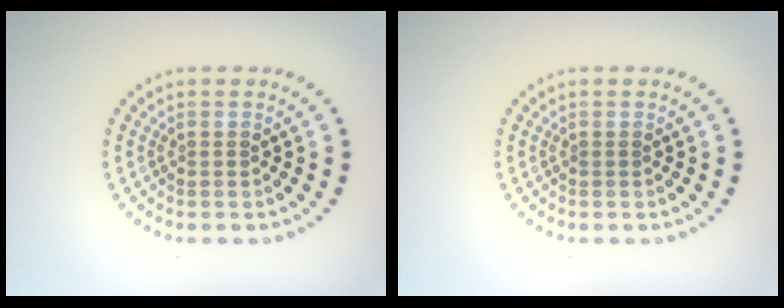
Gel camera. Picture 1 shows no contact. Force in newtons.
{"total": 0.0}